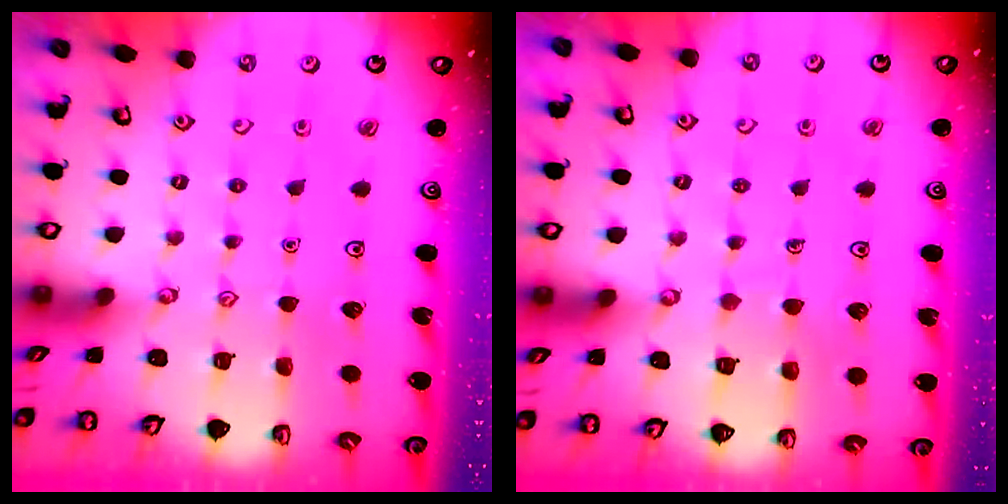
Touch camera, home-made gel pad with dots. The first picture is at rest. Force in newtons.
{"total": 4.9, "press": 4.9, "slide": 0.3}